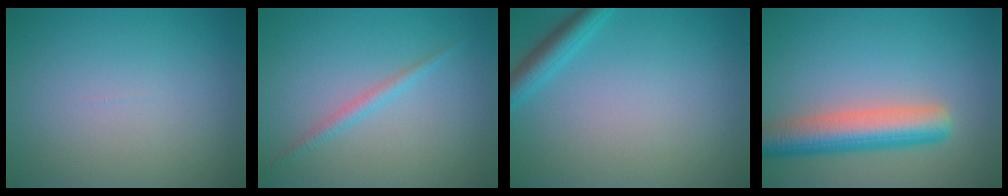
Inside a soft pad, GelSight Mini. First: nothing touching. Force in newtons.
{"total": 1.3, "press": 1.3, "slide": 0.0}
{"total": 2.4, "press": 2.4, "slide": 0.2}
{"total": 6.0, "press": 6.0, "slide": 0.5}